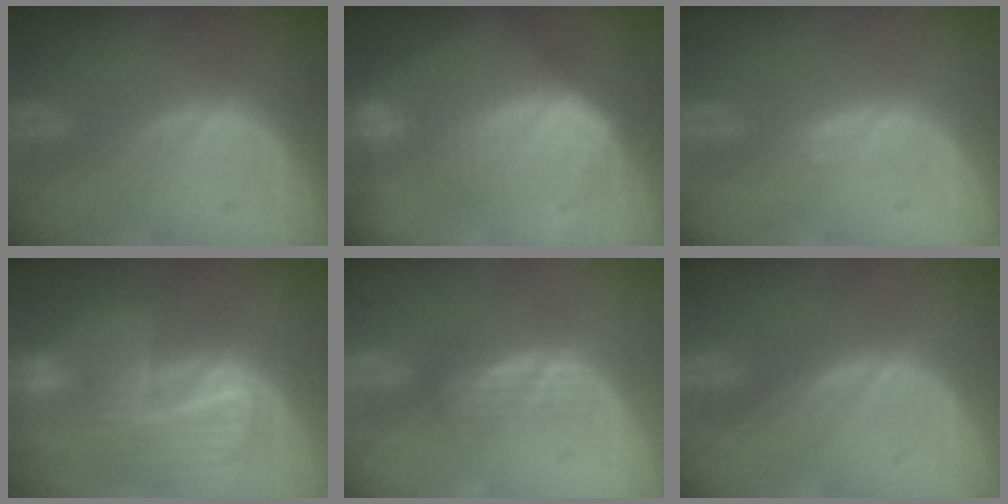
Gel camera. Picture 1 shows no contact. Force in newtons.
{"total": 8.1, "press": 8.1, "slide": 0.1}
{"total": 0.6, "press": 0.4, "slide": 0.4}
{"total": 10.1, "press": 8.8, "slide": 5.0}
{"total": 2.8, "press": 2.6, "slide": 1.0}
{"total": 0.0}